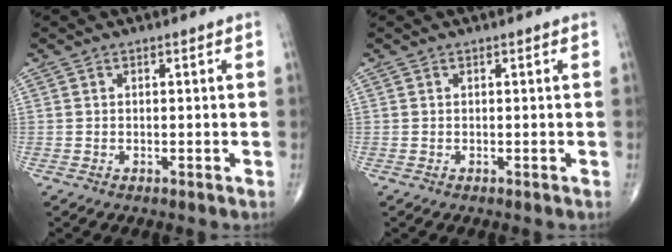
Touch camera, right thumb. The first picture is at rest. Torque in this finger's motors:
{"motor_torque": [-0.08, 0.08, 0.09, 0.09, 0.02]}